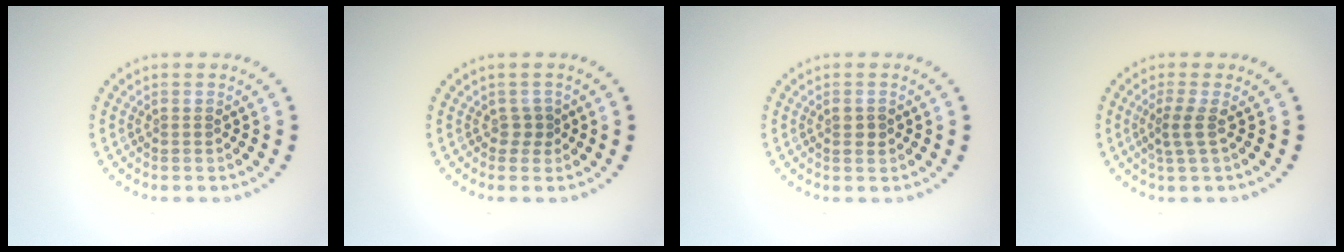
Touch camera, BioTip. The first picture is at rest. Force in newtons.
{"total": 0.9, "press": 0.7, "slide": 0.5}
{"total": 1.2, "press": 1.2, "slide": 0.2}
{"total": 2.0, "press": 1.3, "slide": 1.4}